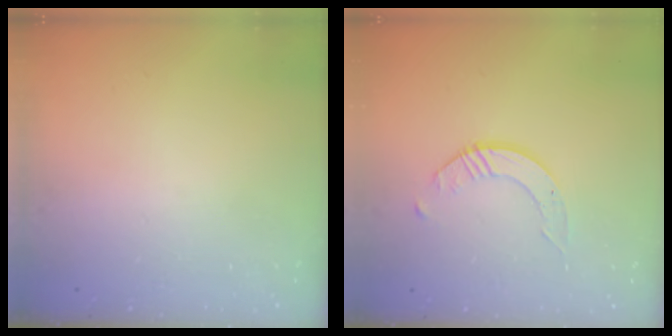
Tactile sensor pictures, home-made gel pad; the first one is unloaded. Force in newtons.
{"total": 3.1, "press": 3.1, "slide": 0.3}